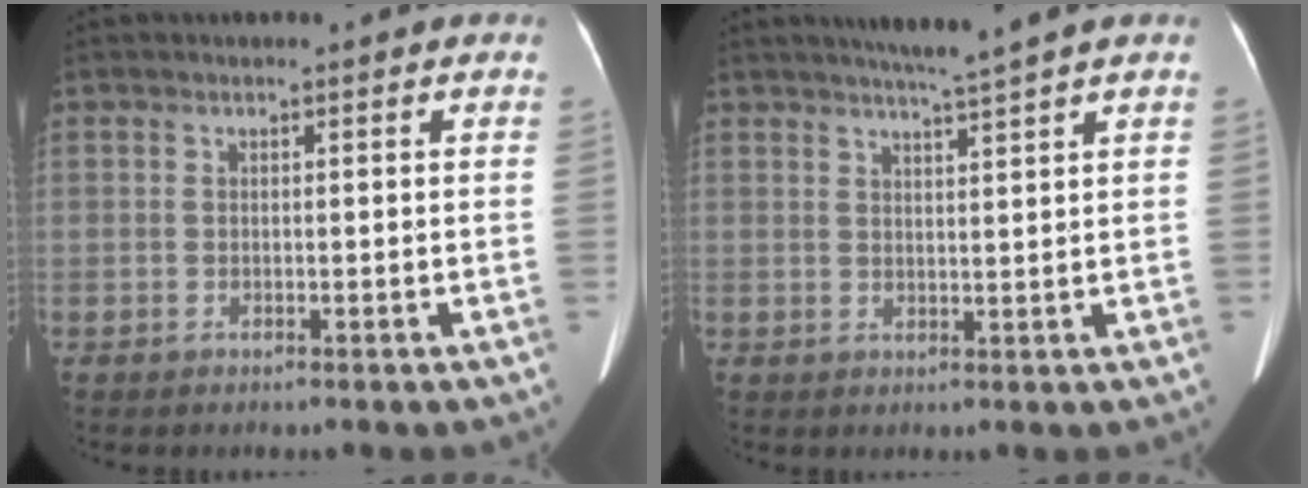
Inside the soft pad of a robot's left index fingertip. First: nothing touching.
{"total": 5.0, "force": [4.1, -1.4, 2.5], "torque": [-0.037, -0.003, 0.067]}